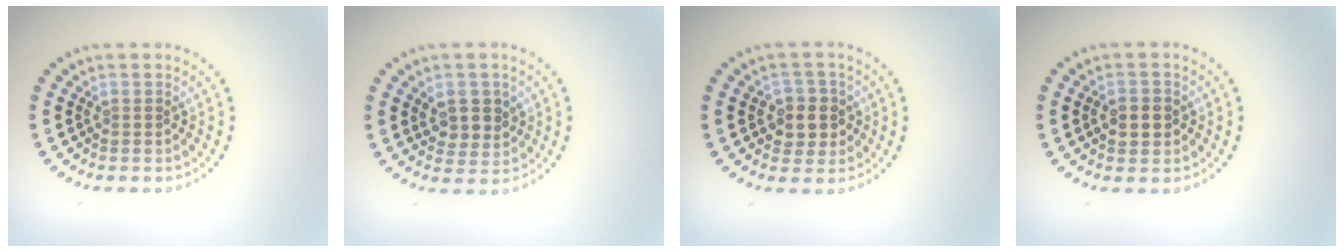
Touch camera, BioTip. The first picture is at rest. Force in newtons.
{"total": 2.9, "press": 2.8, "slide": 0.8}
{"total": 2.8, "press": 2.7, "slide": 0.9}
{"total": 2.4, "press": 2.3, "slide": 0.3}